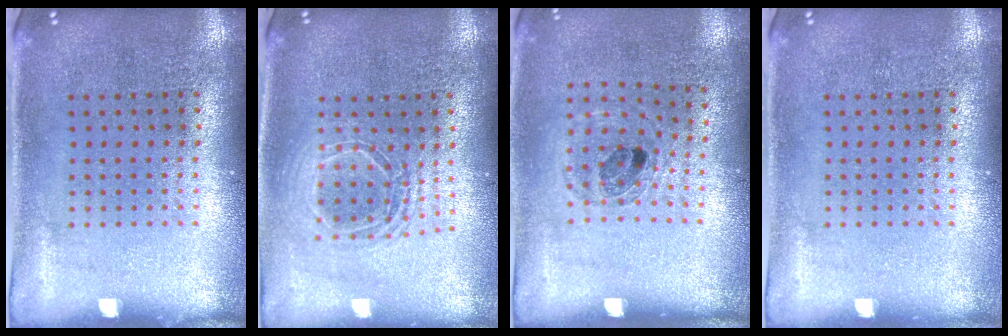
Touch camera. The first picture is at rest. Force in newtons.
{"total": 1.8, "press": 1.5, "slide": 0.9}
{"total": 0.9, "press": 0.9, "slide": 0.2}
{"total": 0.0}